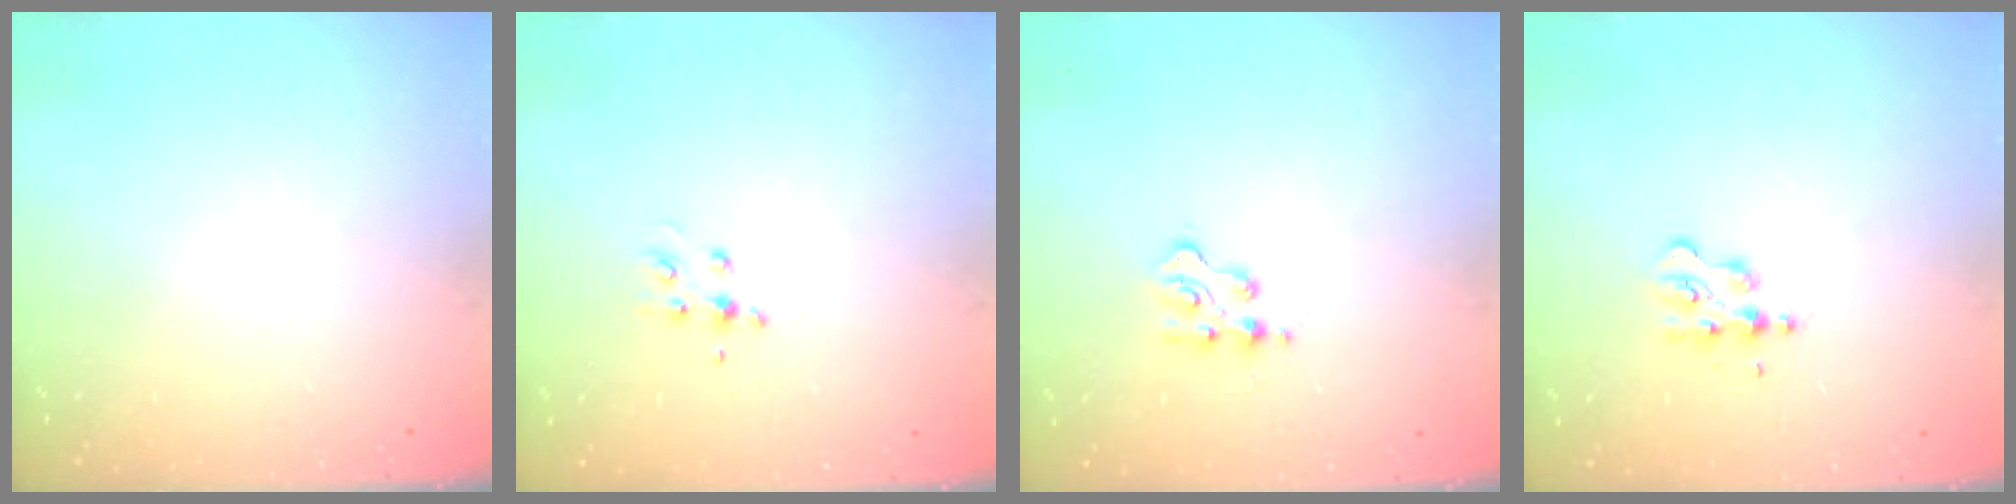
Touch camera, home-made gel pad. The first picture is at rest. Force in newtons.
{"total": 5.1, "press": 4.9, "slide": 1.2}
{"total": 2.9, "press": 2.9, "slide": 0.5}
{"total": 3.5, "press": 3.5, "slide": 0.5}